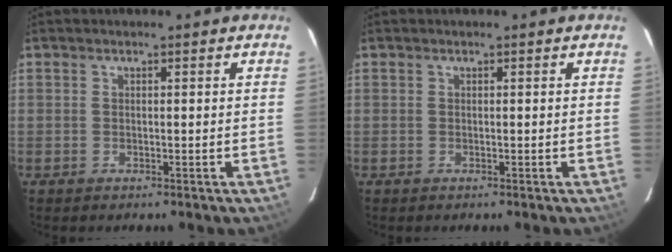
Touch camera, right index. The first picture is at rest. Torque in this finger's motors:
{"motor_torque": [0.01, 0.01, 0.00, 0.00]}